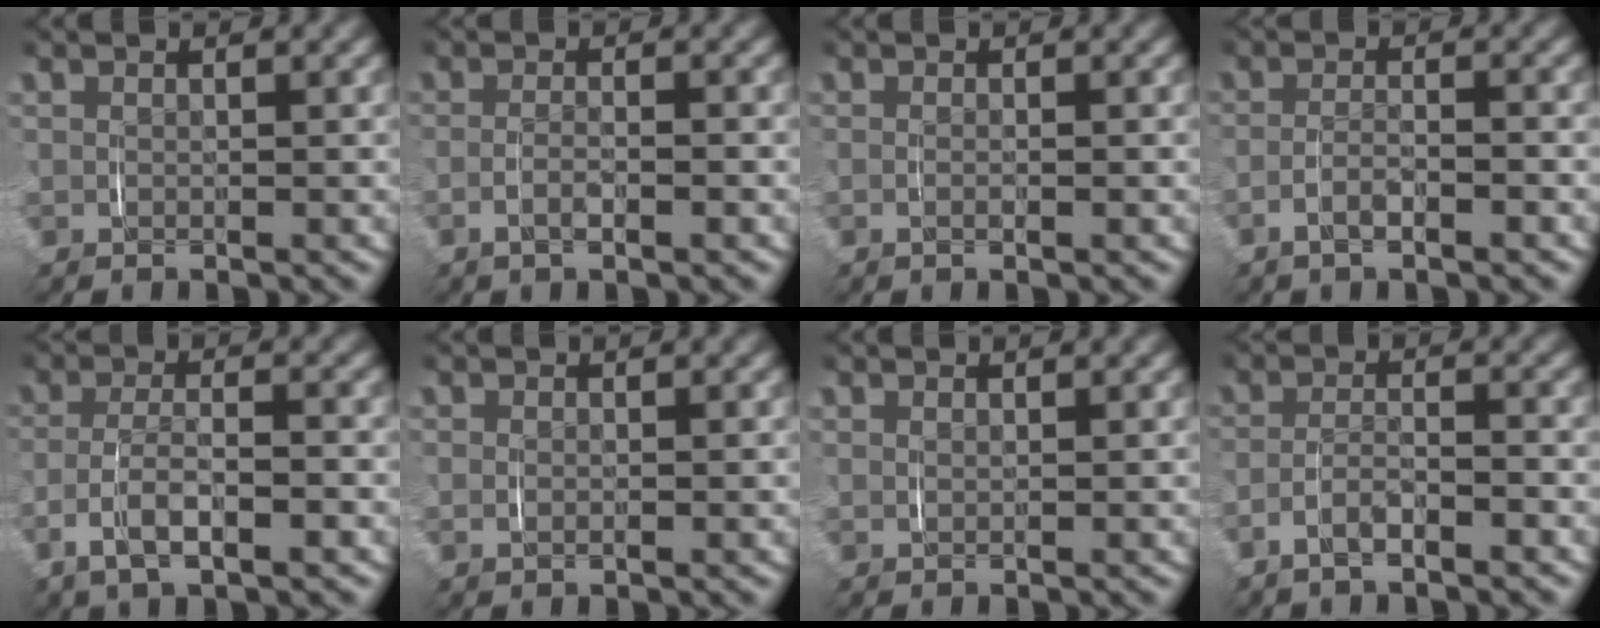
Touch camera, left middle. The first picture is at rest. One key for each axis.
{"total": 1.8, "fx": -1.0, "fy": 0.5, "fz": 1.4, "tx": -0.028, "ty": -0.002, "tz": -0.018}
{"total": 0.6, "fx": -0.3, "fy": 0.1, "fz": 0.5, "tx": -0.014, "ty": -0.004, "tz": -0.004}
{"total": 2.1, "fx": -1.3, "fy": 0.7, "fz": 1.5, "tx": -0.027, "ty": 0.000, "tz": -0.026}
{"total": 4.1, "fx": -1.7, "fy": 1.7, "fz": 3.3, "tx": -0.063, "ty": 0.000, "tz": -0.031}
{"total": 0.7, "fx": 0.0, "fy": 0.5, "fz": 0.5, "tx": -0.010, "ty": -0.003, "tz": 0.004}
{"total": 0.5, "fx": 0.5, "fy": 0.1, "fz": 0.2, "tx": -0.004, "ty": -0.002, "tz": 0.011}
{"total": 2.3, "fx": -1.6, "fy": 0.7, "fz": 1.5, "tx": -0.024, "ty": 0.002, "tz": -0.034}